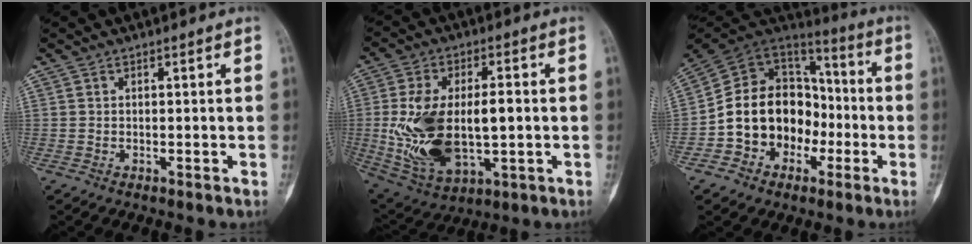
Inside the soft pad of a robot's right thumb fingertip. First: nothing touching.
{"total": 19.6, "force": [-1.1, 10.3, 16.6], "torque": [-0.310, 0.002, 0.001]}
{"total": 18.0, "force": [-4.5, 14.3, 10.0], "torque": [-0.115, 0.074, -0.076]}